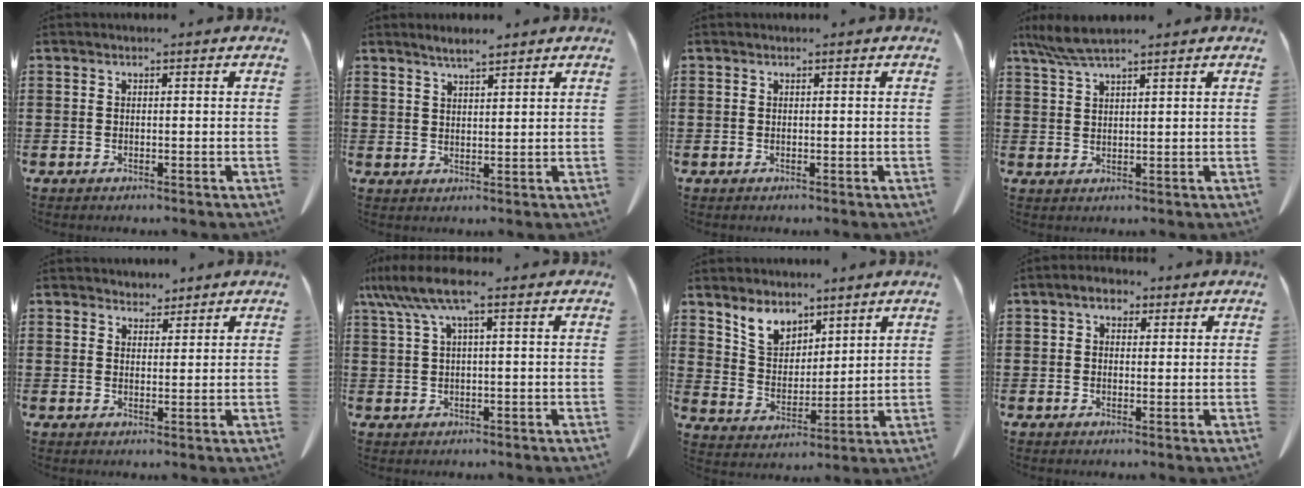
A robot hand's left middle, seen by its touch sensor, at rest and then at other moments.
{"total": 2.8, "force": [2.5, 0.1, 1.3], "torque": [-0.031, -0.001, 0.046]}
{"total": 0.0}
{"total": 4.8, "force": [3.8, 0.2, 2.9], "torque": [-0.065, -0.006, 0.071]}
{"total": 2.7, "force": [2.5, 0.8, -0.2], "torque": [-0.004, -0.001, 0.050]}
{"total": 6.9, "force": [2.4, 0.8, 6.4], "torque": [-0.156, -0.014, 0.034]}
{"total": 6.4, "force": [5.1, 3.4, 1.7], "torque": [-0.057, -0.008, 0.098]}
{"total": 3.0, "force": [1.8, 1.7, 1.8], "torque": [-0.034, 0.009, 0.029]}